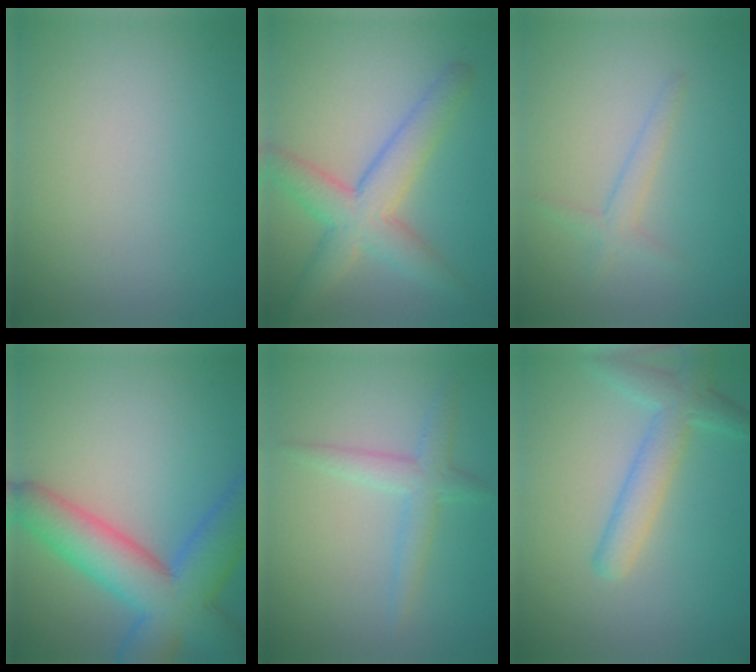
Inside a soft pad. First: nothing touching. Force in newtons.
{"total": 5.7, "press": 5.7, "slide": 0.1}
{"total": 1.6, "press": 1.6, "slide": 0.1}
{"total": 8.0, "press": 8.0, "slide": 0.4}
{"total": 2.5, "press": 2.5, "slide": 0.1}
{"total": 3.7, "press": 3.7, "slide": 0.1}